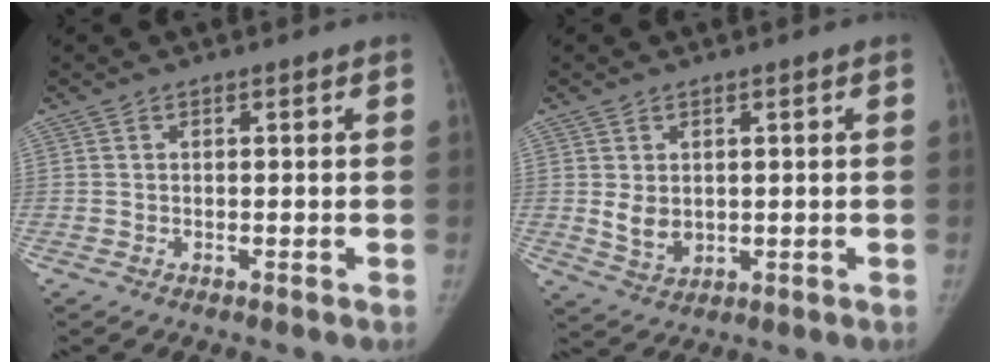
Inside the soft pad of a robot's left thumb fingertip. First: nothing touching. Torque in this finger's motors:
{"motor_torque": [0.53, 0.89, 0.71, -0.63, 0.03]}